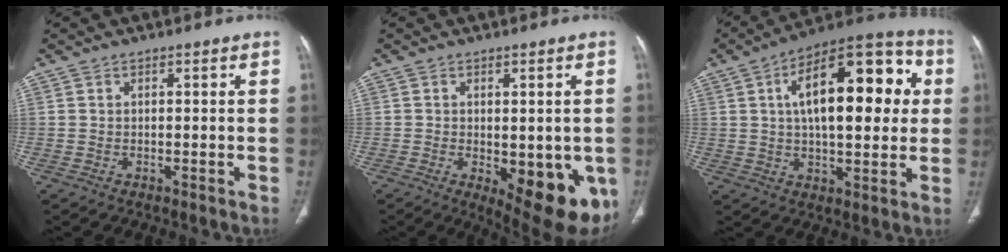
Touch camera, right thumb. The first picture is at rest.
{"total": 15.0, "force": [-4.6, 6.7, 12.6], "torque": [-0.125, -0.015, -0.041]}
{"total": 22.9, "force": [4.6, 10.4, 19.9], "torque": [-0.268, 0.022, 0.057]}